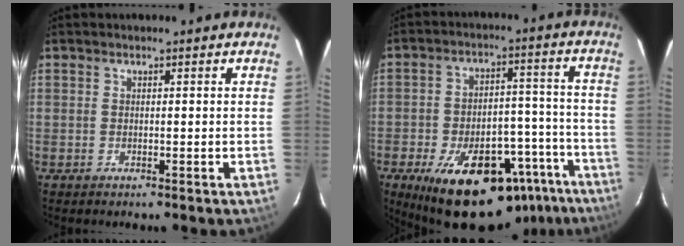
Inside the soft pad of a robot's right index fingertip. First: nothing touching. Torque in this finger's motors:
{"motor_torque": [1.25, -0.89, 1.05, 0.21]}